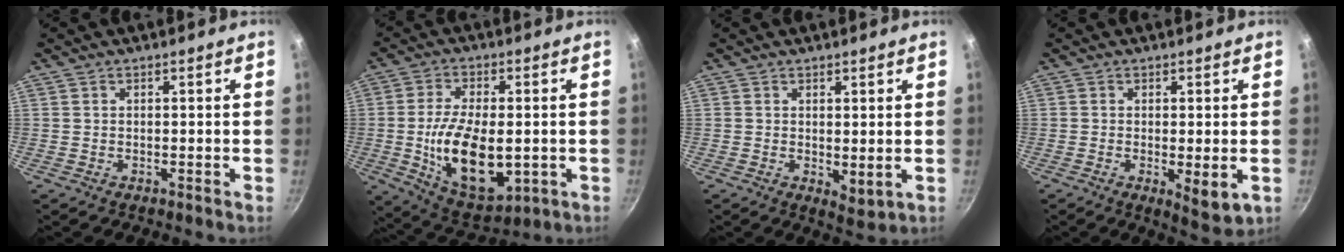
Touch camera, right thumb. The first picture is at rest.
{"total": 16.6, "force": [-1.9, 8.6, 14.0], "torque": [-0.235, -0.004, -0.019]}
{"total": 3.5, "force": [0.9, 1.6, 3.0], "torque": [-0.042, -0.020, 0.014]}
{"total": 5.3, "force": [-0.8, 1.6, 5.0], "torque": [-0.072, -0.016, -0.006]}